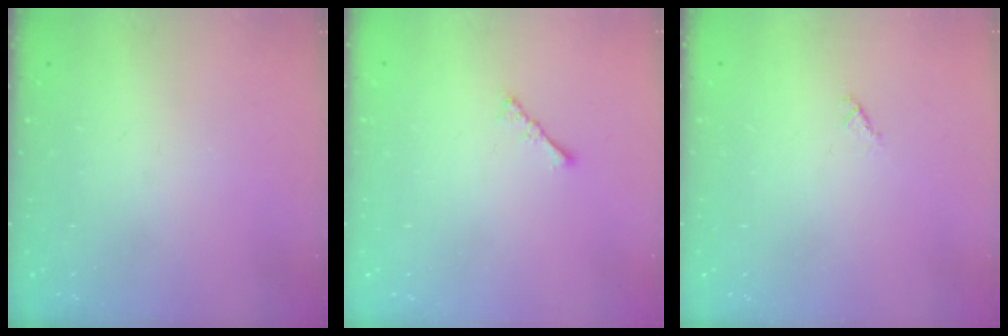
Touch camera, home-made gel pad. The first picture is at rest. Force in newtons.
{"total": 2.2, "press": 2.1, "slide": 0.5}
{"total": 0.6, "press": 0.6, "slide": 0.2}